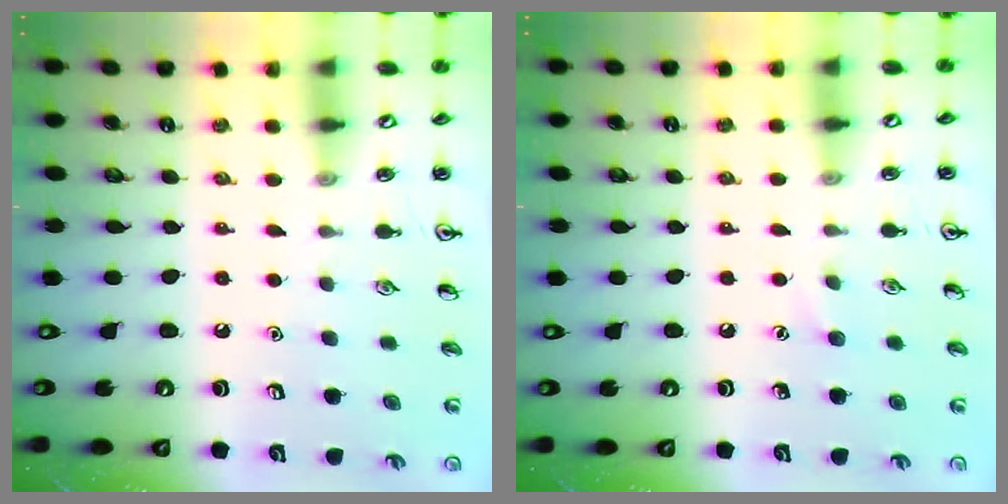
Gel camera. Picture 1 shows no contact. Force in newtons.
{"total": 3.8, "press": 3.6, "slide": 1.0}